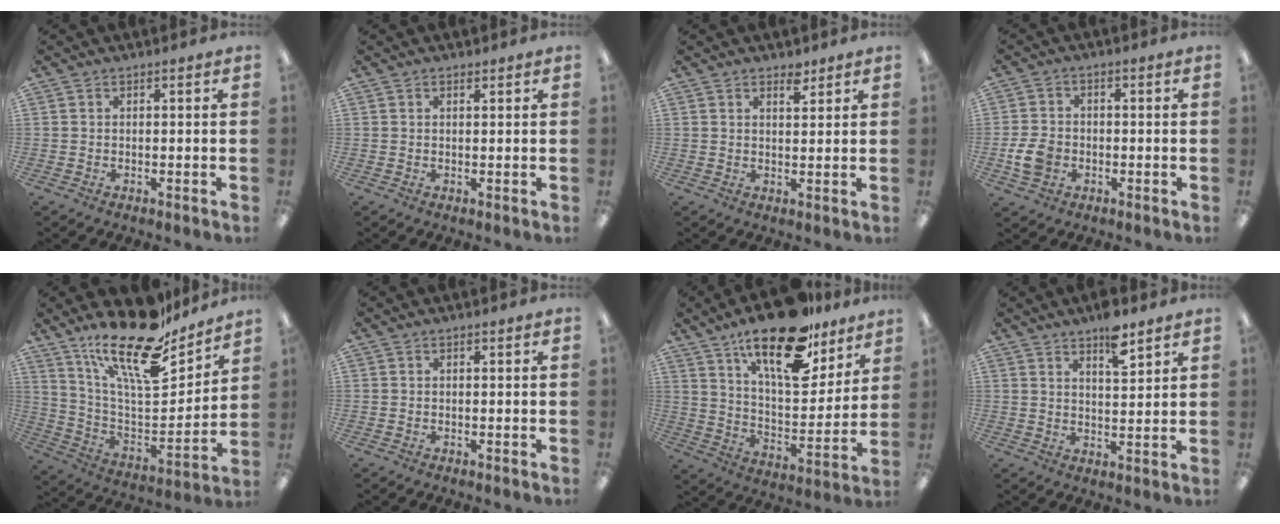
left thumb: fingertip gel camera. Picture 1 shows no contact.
{"total": 0.7, "force": [0.6, 0.3, 0.3], "torque": [0.002, -0.003, 0.009]}
{"total": 3.1, "force": [2.5, 1.2, 1.4], "torque": [-0.007, -0.013, 0.040]}
{"total": 6.4, "force": [-1.7, 5.0, 3.7], "torque": [-0.071, 0.006, -0.032]}
{"total": 22.8, "force": [16.8, 7.6, 13.5], "torque": [-0.236, -0.112, 0.289]}
{"total": 0.0}
{"total": 22.2, "force": [15.5, 8.5, 13.4], "torque": [-0.213, -0.092, 0.264]}
{"total": 7.3, "force": [5.4, 2.4, 4.3], "torque": [-0.058, -0.034, 0.089]}